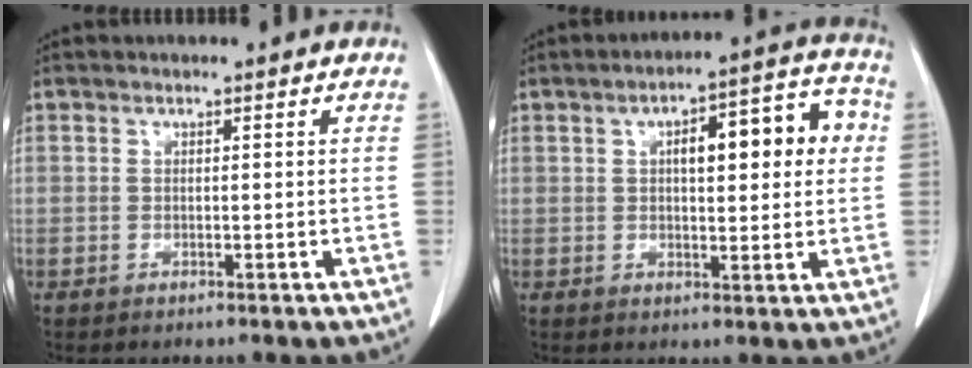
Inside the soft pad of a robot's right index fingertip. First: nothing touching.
{"total": 11.3, "force": [2.3, 3.4, 10.5], "torque": [-0.141, 0.033, 0.029]}